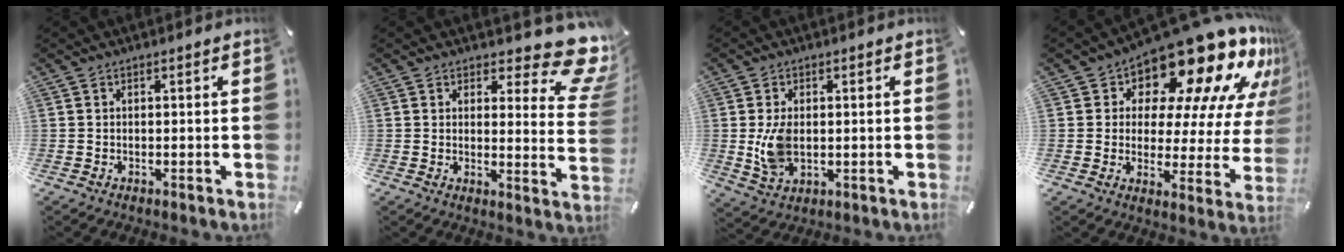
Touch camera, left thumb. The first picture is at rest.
{"total": 10.1, "force": [7.0, 4.3, 5.9], "torque": [-0.060, -0.061, 0.119]}
{"total": 7.6, "force": [0.1, 5.1, 5.6], "torque": [-0.111, -0.012, -0.003]}
{"total": 20.3, "force": [15.1, 8.5, 10.7], "torque": [-0.148, -0.129, 0.249]}